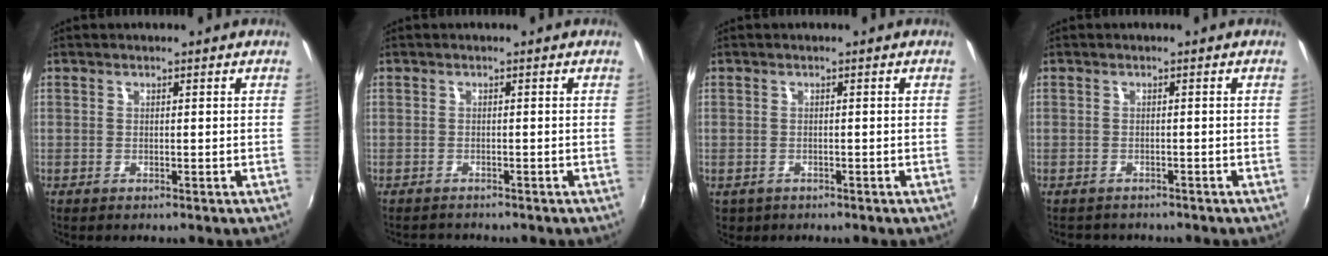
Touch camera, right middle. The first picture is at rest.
{"total": 2.0, "force": [-1.9, 0.5, 0.1], "torque": [-0.011, -0.004, -0.034]}
{"total": 1.9, "force": [-0.8, 1.6, 0.7], "torque": [-0.019, -0.003, -0.009]}
{"total": 3.0, "force": [-2.6, 1.2, 0.6], "torque": [-0.019, -0.013, -0.037]}